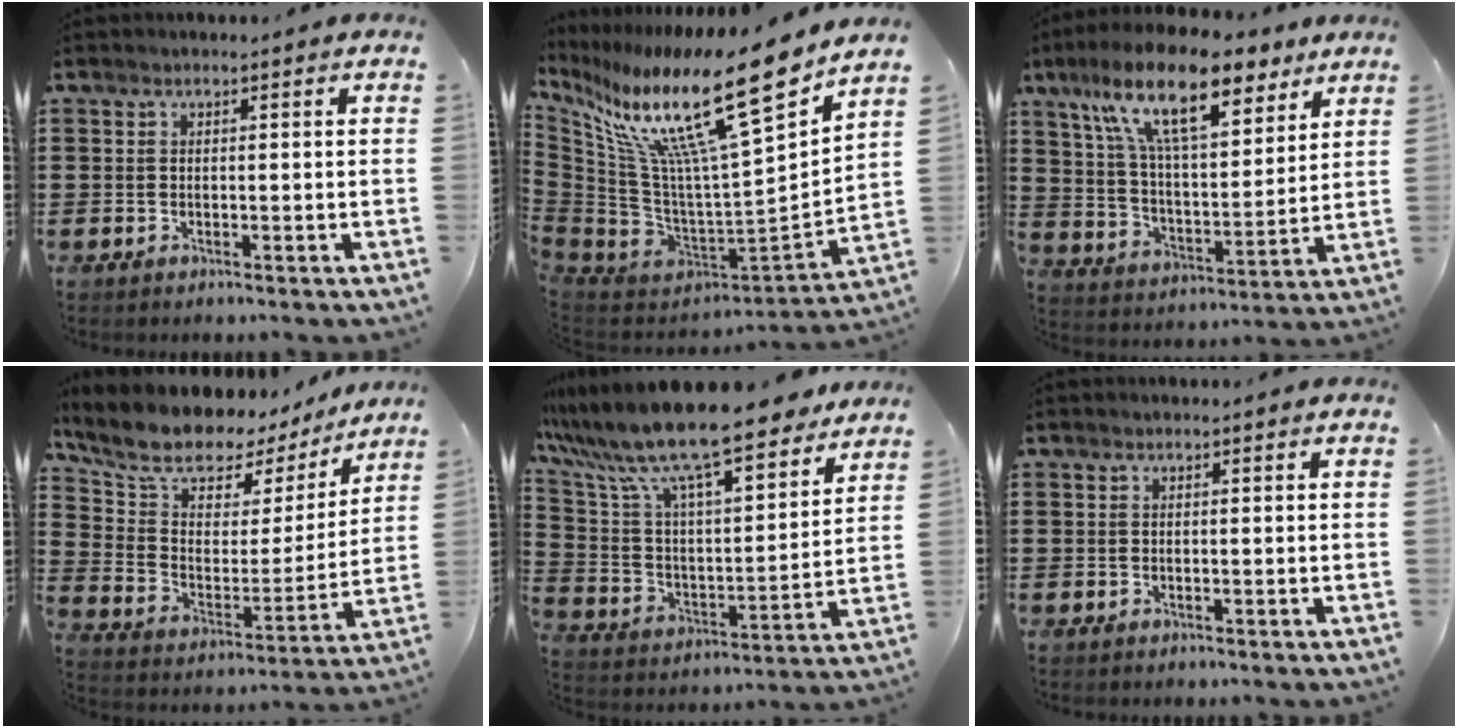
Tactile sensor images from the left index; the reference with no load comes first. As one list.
[{"total": 19.8, "force": [13.1, 3.0, 14.5], "torque": [-0.294, -0.092, 0.205]}, {"total": 16.8, "force": [10.7, 5.6, 11.7], "torque": [-0.236, -0.022, 0.185]}, {"total": 10.1, "force": [8.6, 4.0, 3.4], "torque": [-0.106, -0.054, 0.150]}, {"total": 12.4, "force": [10.7, 0.8, 6.3], "torque": [-0.165, -0.071, 0.184]}, {"total": 0.0}]